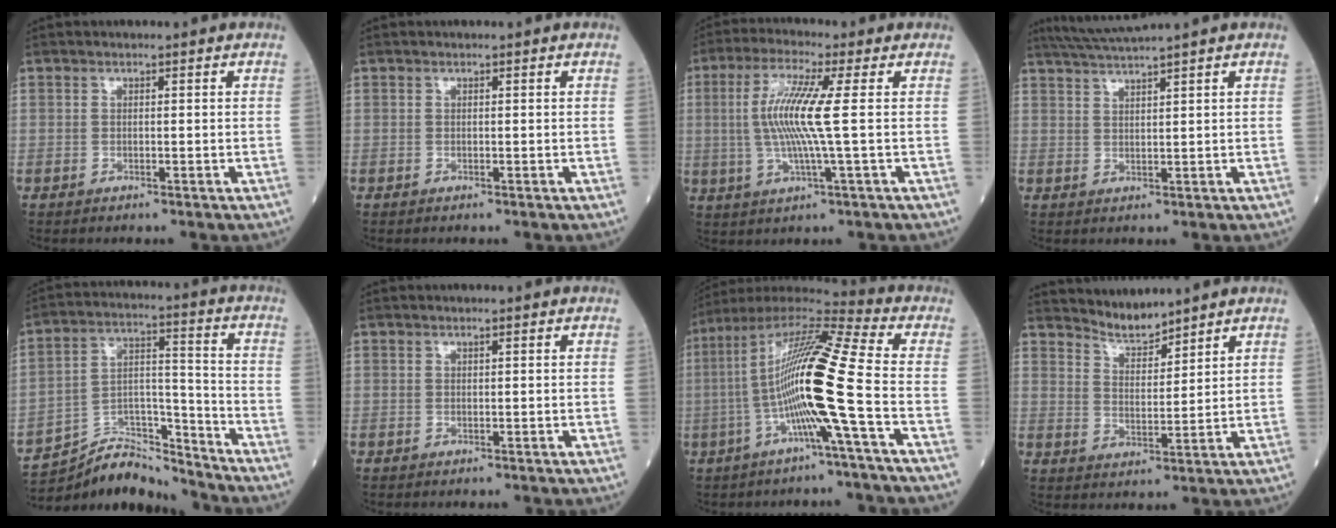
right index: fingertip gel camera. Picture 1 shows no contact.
{"total": 0.0}
{"total": 9.4, "force": [0.7, -0.6, 9.4], "torque": [-0.202, 0.002, 0.012]}
{"total": 4.7, "force": [4.2, -1.6, 1.6], "torque": [-0.035, 0.005, 0.084]}
{"total": 11.9, "force": [-11.8, 1.4, 0.8], "torque": [-0.012, 0.042, -0.208]}
{"total": 0.0}
{"total": 16.6, "force": [-3.1, -1.2, 16.3], "torque": [-0.309, 0.011, -0.070]}
{"total": 4.6, "force": [4.6, 0.1, 0.1], "torque": [-0.008, -0.002, 0.094]}